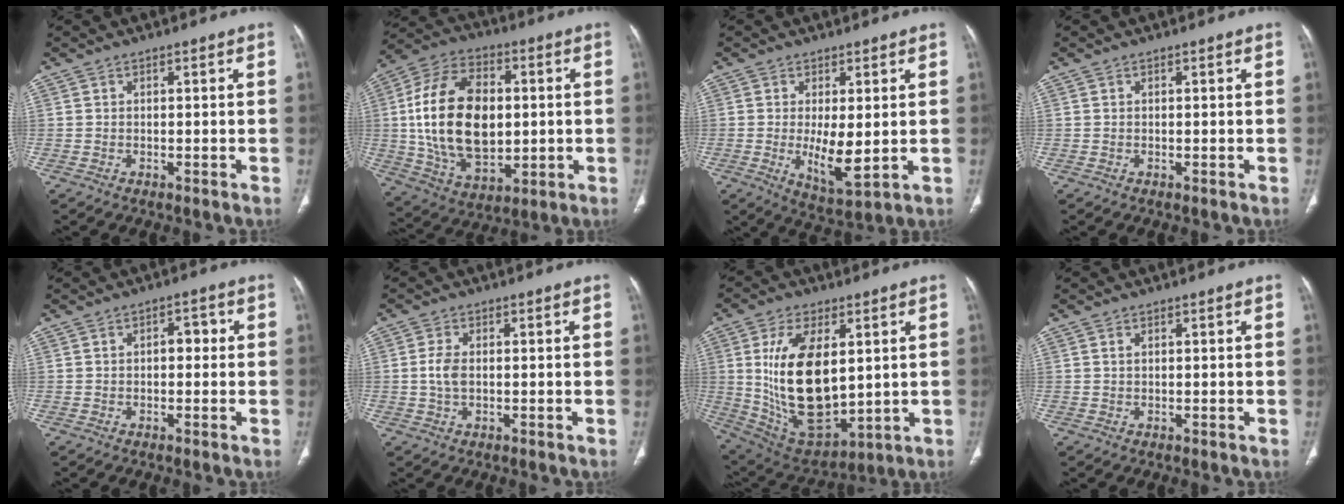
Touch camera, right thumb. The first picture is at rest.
{"total": 22.9, "force": [1.0, 14.3, 17.9], "torque": [-0.310, 0.001, 0.029]}
{"total": 7.8, "force": [-0.3, 2.9, 7.2], "torque": [-0.117, -0.022, 0.006]}
{"total": 0.0}
{"total": 2.9, "force": [0.1, 1.9, 2.2], "torque": [-0.020, 0.013, -0.004]}
{"total": 3.5, "force": [-0.1, 2.0, 2.9], "torque": [-0.065, 0.004, -0.003]}
{"total": 20.8, "force": [2.8, 11.0, 17.4], "torque": [-0.309, -0.021, 0.073]}
{"total": 0.8, "force": [0.3, 0.5, 0.5], "torque": [-0.012, 0.001, 0.007]}